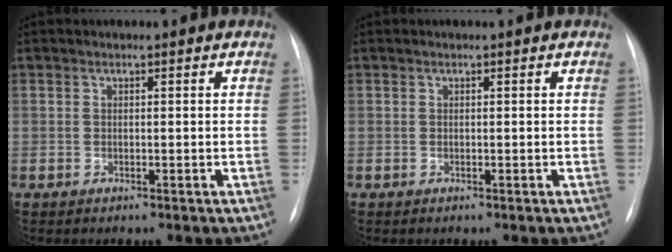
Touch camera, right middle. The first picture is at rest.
{"total": 0.0}